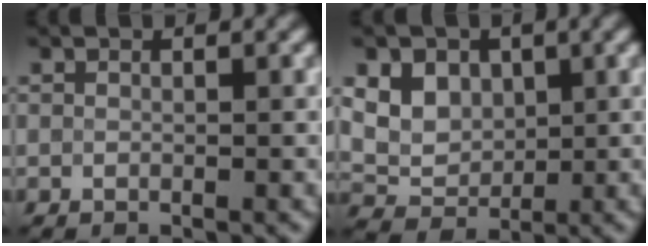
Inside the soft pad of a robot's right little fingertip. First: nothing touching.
{"total": 6.9, "force": [3.0, 5.3, 3.1], "torque": [-0.047, 0.014, 0.051]}